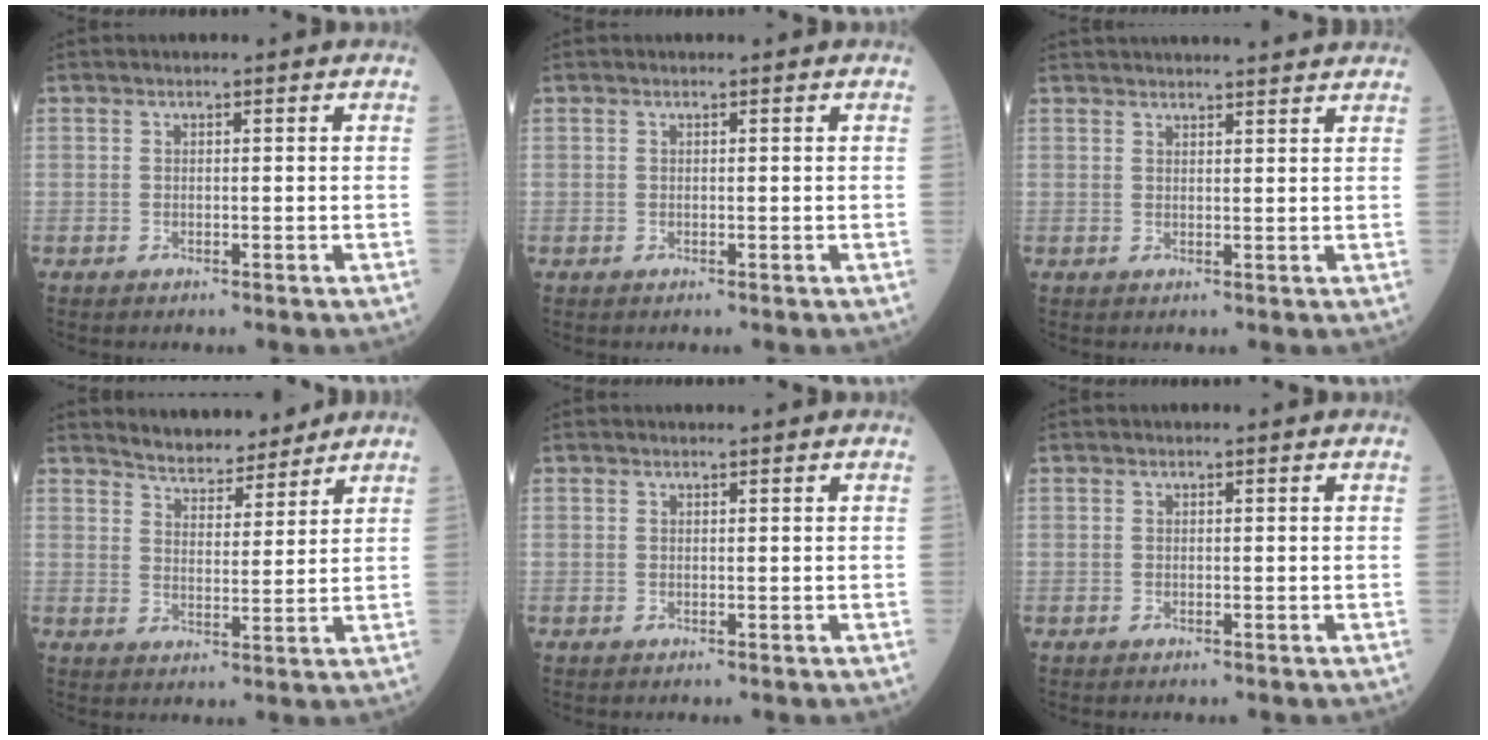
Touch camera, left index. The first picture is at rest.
{"total": 0.0}
{"total": 12.7, "force": [12.0, 0.8, 3.9], "torque": [-0.054, 0.033, 0.152]}
{"total": 7.5, "force": [7.1, 1.8, 2.0], "torque": [-0.033, 0.007, 0.115]}
{"total": 0.8, "force": [0.8, 0.0, 0.1], "torque": [-0.003, 0.012, 0.014]}
{"total": 0.0}